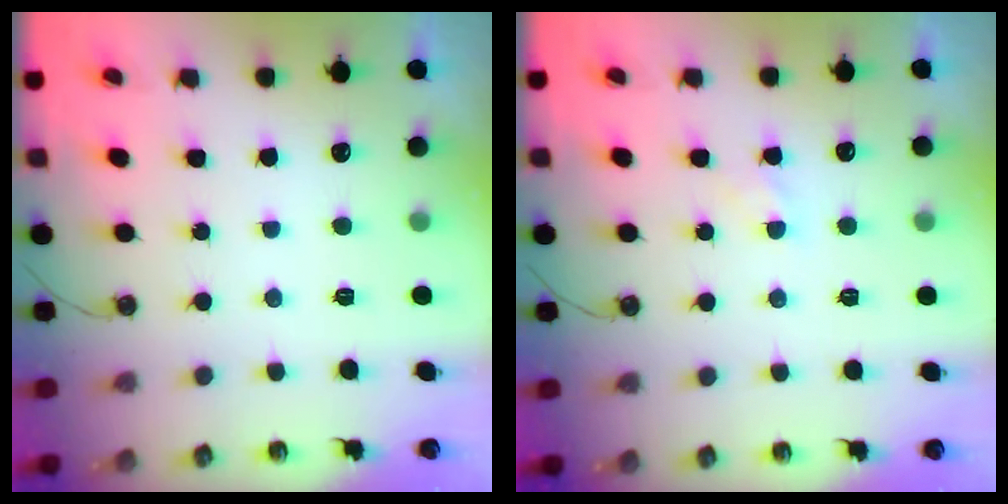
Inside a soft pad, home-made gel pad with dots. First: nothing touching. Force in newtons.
{"total": 3.3, "press": 3.3, "slide": 0.3}